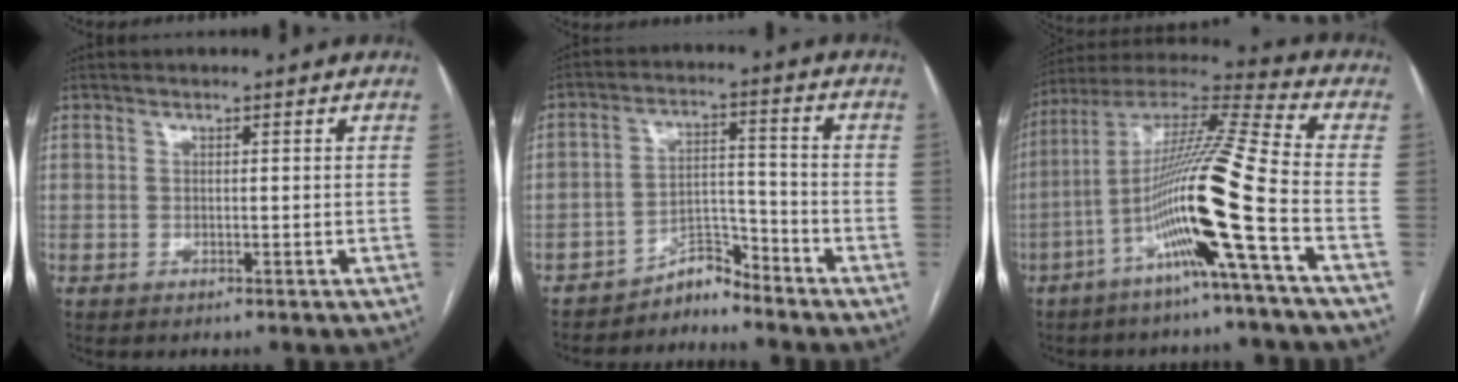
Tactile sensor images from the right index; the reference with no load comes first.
{"total": 4.4, "force": [-4.3, 0.9, -0.1], "torque": [0.013, 0.018, -0.071]}
{"total": 17.0, "force": [-6.2, -1.9, 15.8], "torque": [-0.300, -0.002, -0.124]}